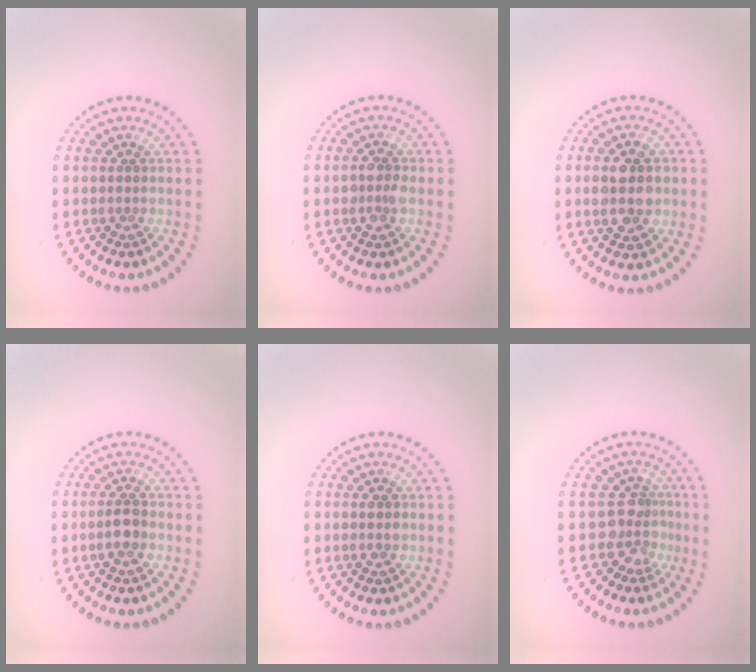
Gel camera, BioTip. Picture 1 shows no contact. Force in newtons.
{"total": 1.8, "press": 1.7, "slide": 0.2}
{"total": 4.5, "press": 4.5, "slide": 0.1}
{"total": 1.9, "press": 1.9, "slide": 0.6}
{"total": 1.2, "press": 1.2, "slide": 0.1}
{"total": 2.6, "press": 1.9, "slide": 1.8}